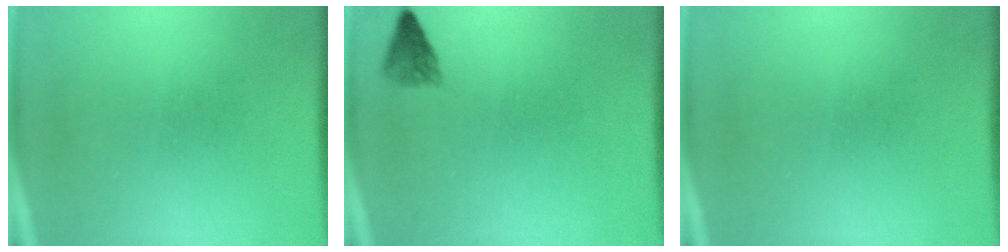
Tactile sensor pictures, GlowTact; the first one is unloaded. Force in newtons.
{"total": 1.8}
{"total": 0.0}